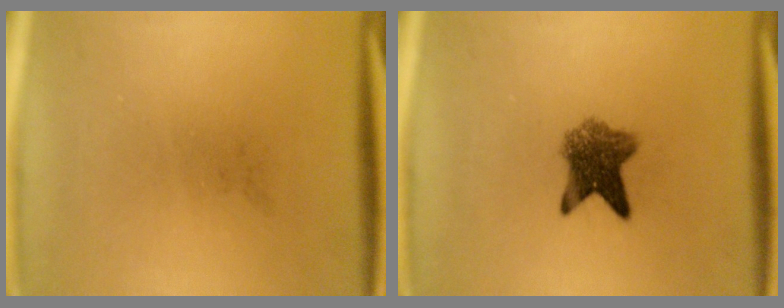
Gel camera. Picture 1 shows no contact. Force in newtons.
{"total": 6.2}